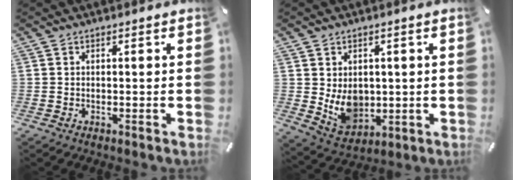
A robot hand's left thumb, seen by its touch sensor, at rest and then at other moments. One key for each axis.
{"total": 8.7, "fx": 1.0, "fy": 7.4, "fz": 4.5, "tx": -0.077, "ty": -0.011, "tz": 0.025}